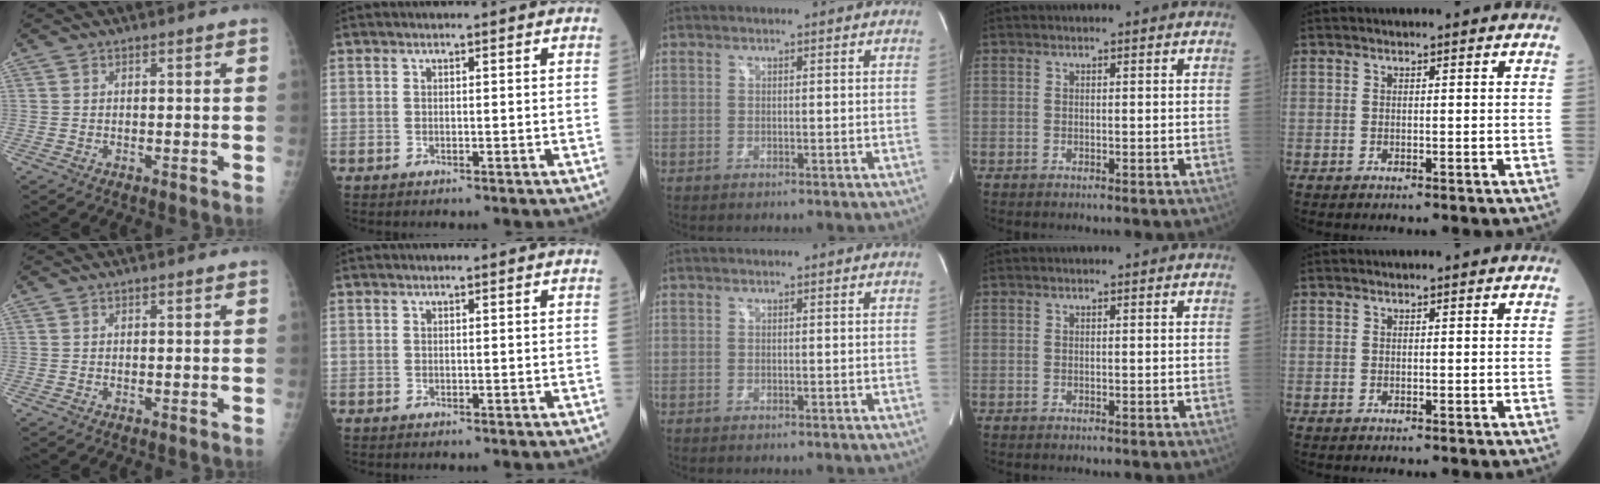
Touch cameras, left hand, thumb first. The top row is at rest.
{}